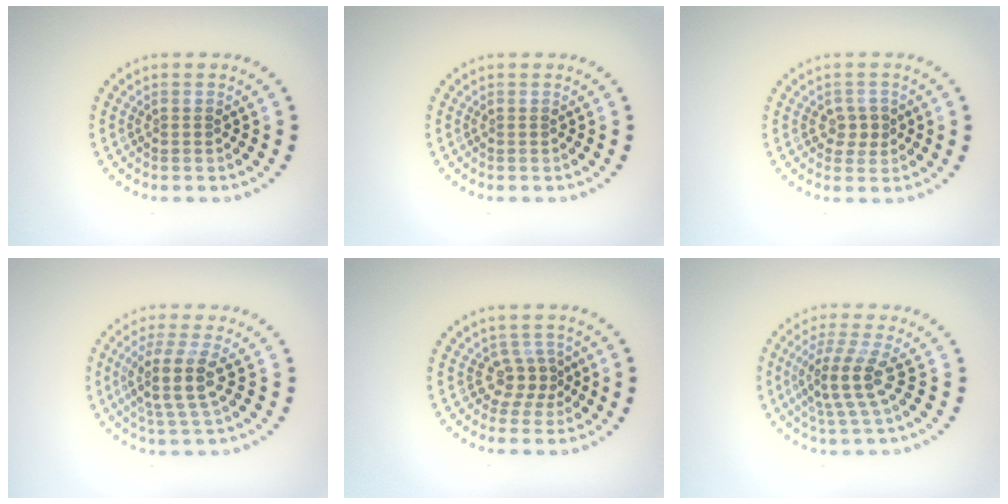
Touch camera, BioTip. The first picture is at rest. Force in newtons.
{"total": 0.0}
{"total": 1.8, "press": 1.7, "slide": 0.5}
{"total": 3.8, "press": 3.1, "slide": 2.3}
{"total": 2.4, "press": 1.6, "slide": 1.8}
{"total": 3.8, "press": 3.1, "slide": 2.3}